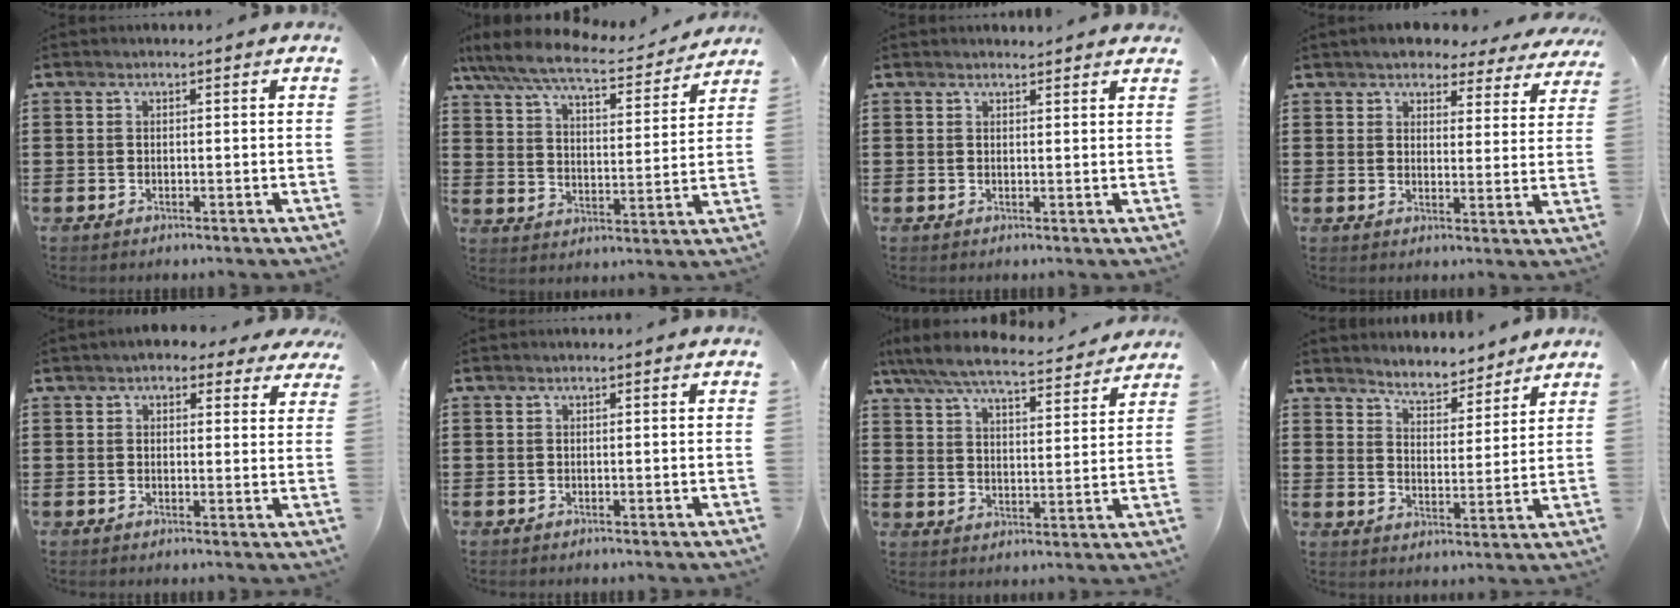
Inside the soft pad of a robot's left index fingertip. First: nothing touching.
{"total": 7.7, "force": [6.8, 0.7, 3.4], "torque": [-0.096, -0.037, 0.115]}
{"total": 1.4, "force": [1.4, 0.1, 0.2], "torque": [-0.007, 0.000, 0.027]}
{"total": 4.4, "force": [4.3, 0.7, 0.7], "torque": [-0.033, -0.016, 0.077]}
{"total": 3.5, "force": [2.8, 1.5, 1.6], "torque": [-0.031, 0.000, 0.048]}
{"total": 0.0}
{"total": 7.0, "force": [6.4, 0.6, 2.8], "torque": [-0.082, -0.037, 0.110]}
{"total": 4.4, "force": [4.4, 0.4, 0.1], "torque": [-0.023, -0.026, 0.076]}